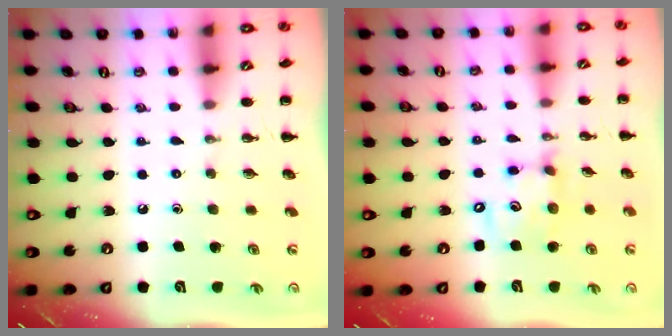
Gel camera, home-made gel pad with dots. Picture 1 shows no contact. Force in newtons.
{"total": 11.4, "press": 11.2, "slide": 2.2}